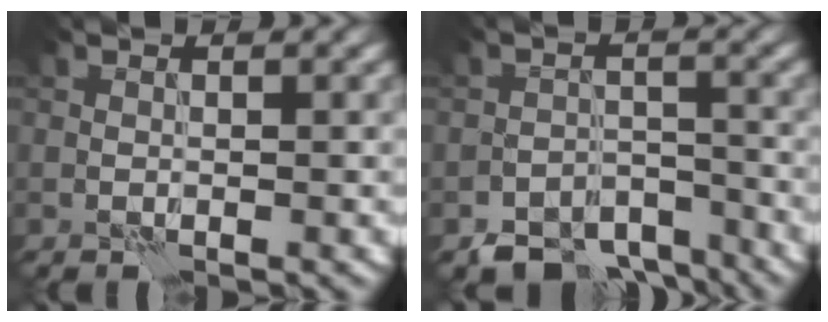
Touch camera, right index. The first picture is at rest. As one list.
[{"total": 6.7, "force": [-5.4, 3.5, 2.0], "torque": [-0.020, -0.012, -0.086]}]